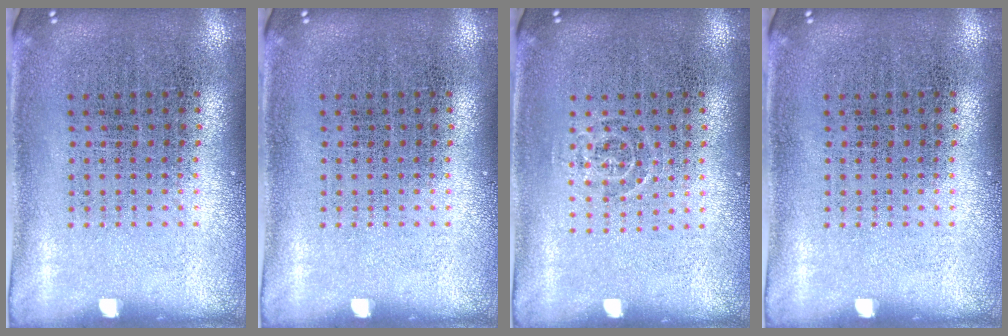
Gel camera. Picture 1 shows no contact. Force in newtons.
{"total": 0.0}
{"total": 0.8, "press": 0.5, "slide": 0.6}
{"total": 0.0}